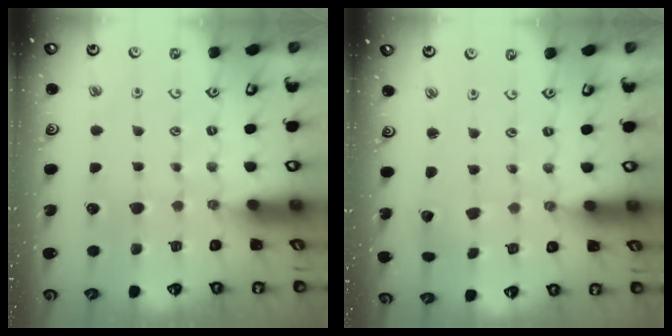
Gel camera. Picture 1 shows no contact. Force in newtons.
{"total": 2.3, "press": 2.3, "slide": 0.2}